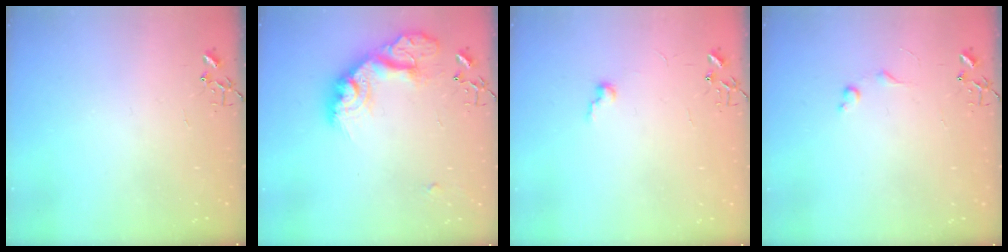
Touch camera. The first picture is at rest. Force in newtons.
{"total": 20.8, "press": 20.8, "slide": 1.5}
{"total": 6.2, "press": 6.2, "slide": 0.8}
{"total": 5.9, "press": 5.8, "slide": 0.8}